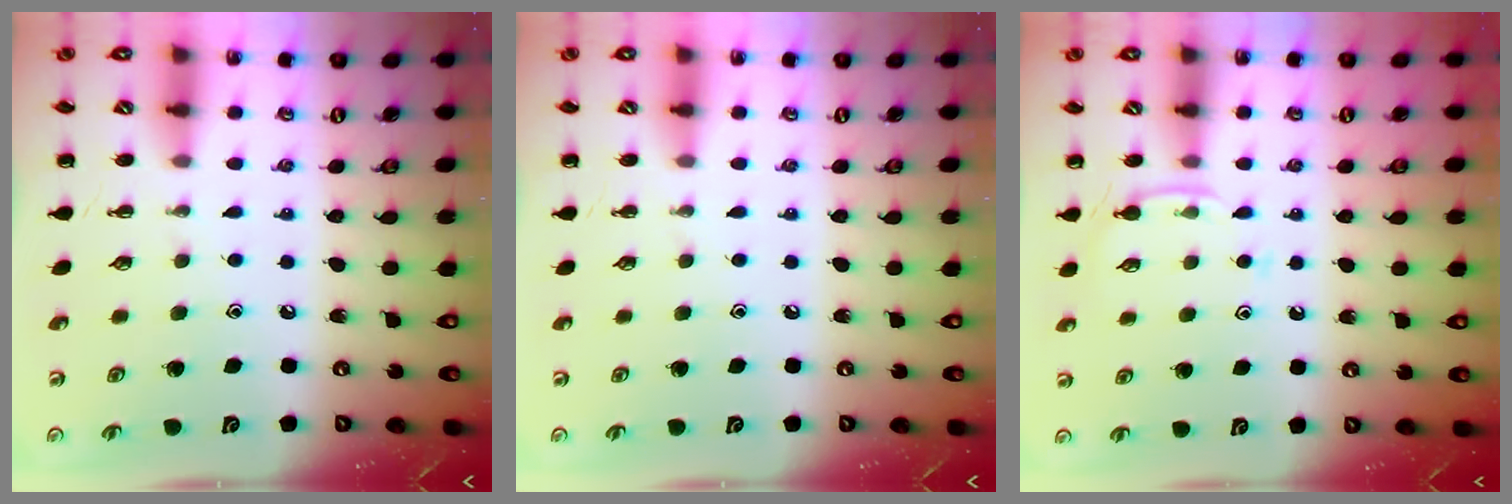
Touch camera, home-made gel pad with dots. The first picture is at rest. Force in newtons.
{"total": 0.0}
{"total": 6.5, "press": 6.3, "slide": 1.6}